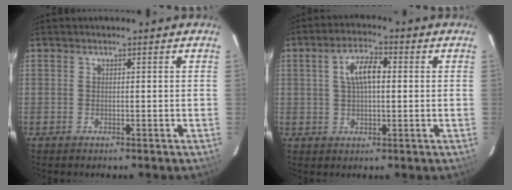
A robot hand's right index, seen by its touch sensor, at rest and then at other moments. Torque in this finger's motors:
{"motor_torque": [0.74, 0.45, 0.33, 0.07]}